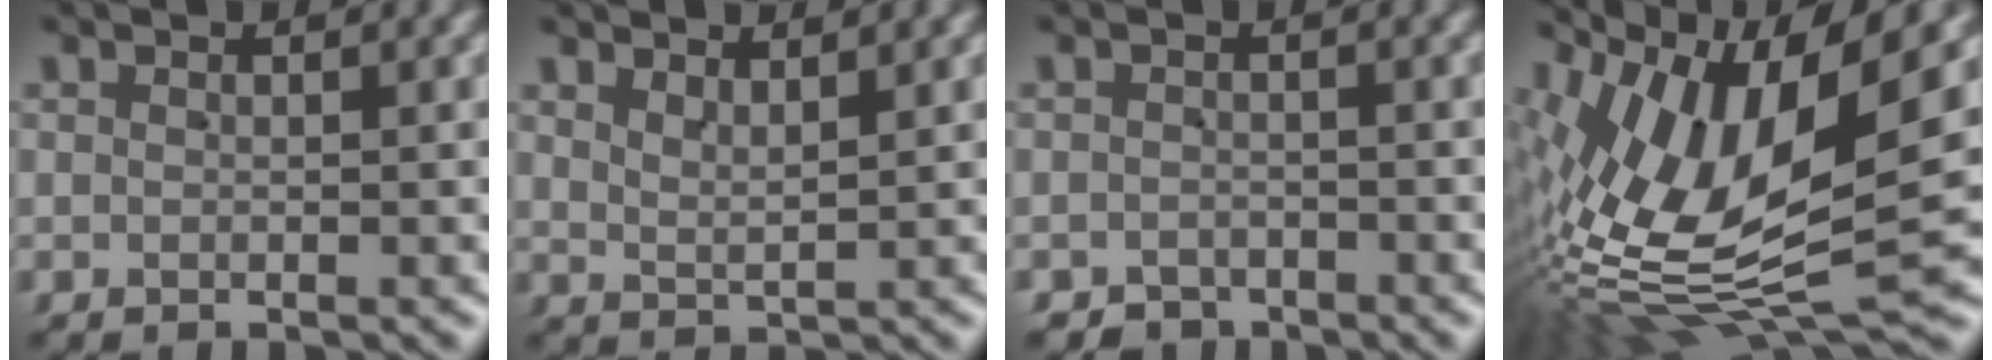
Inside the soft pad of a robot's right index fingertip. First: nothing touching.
{"total": 2.2, "force": [2.2, 0.0, 0.5], "torque": [-0.013, 0.003, 0.043]}
{"total": 3.1, "force": [-2.8, 1.3, -0.2], "torque": [0.017, -0.007, -0.050]}
{"total": 12.6, "force": [0.4, 7.0, 10.5], "torque": [-0.188, -0.019, 0.013]}